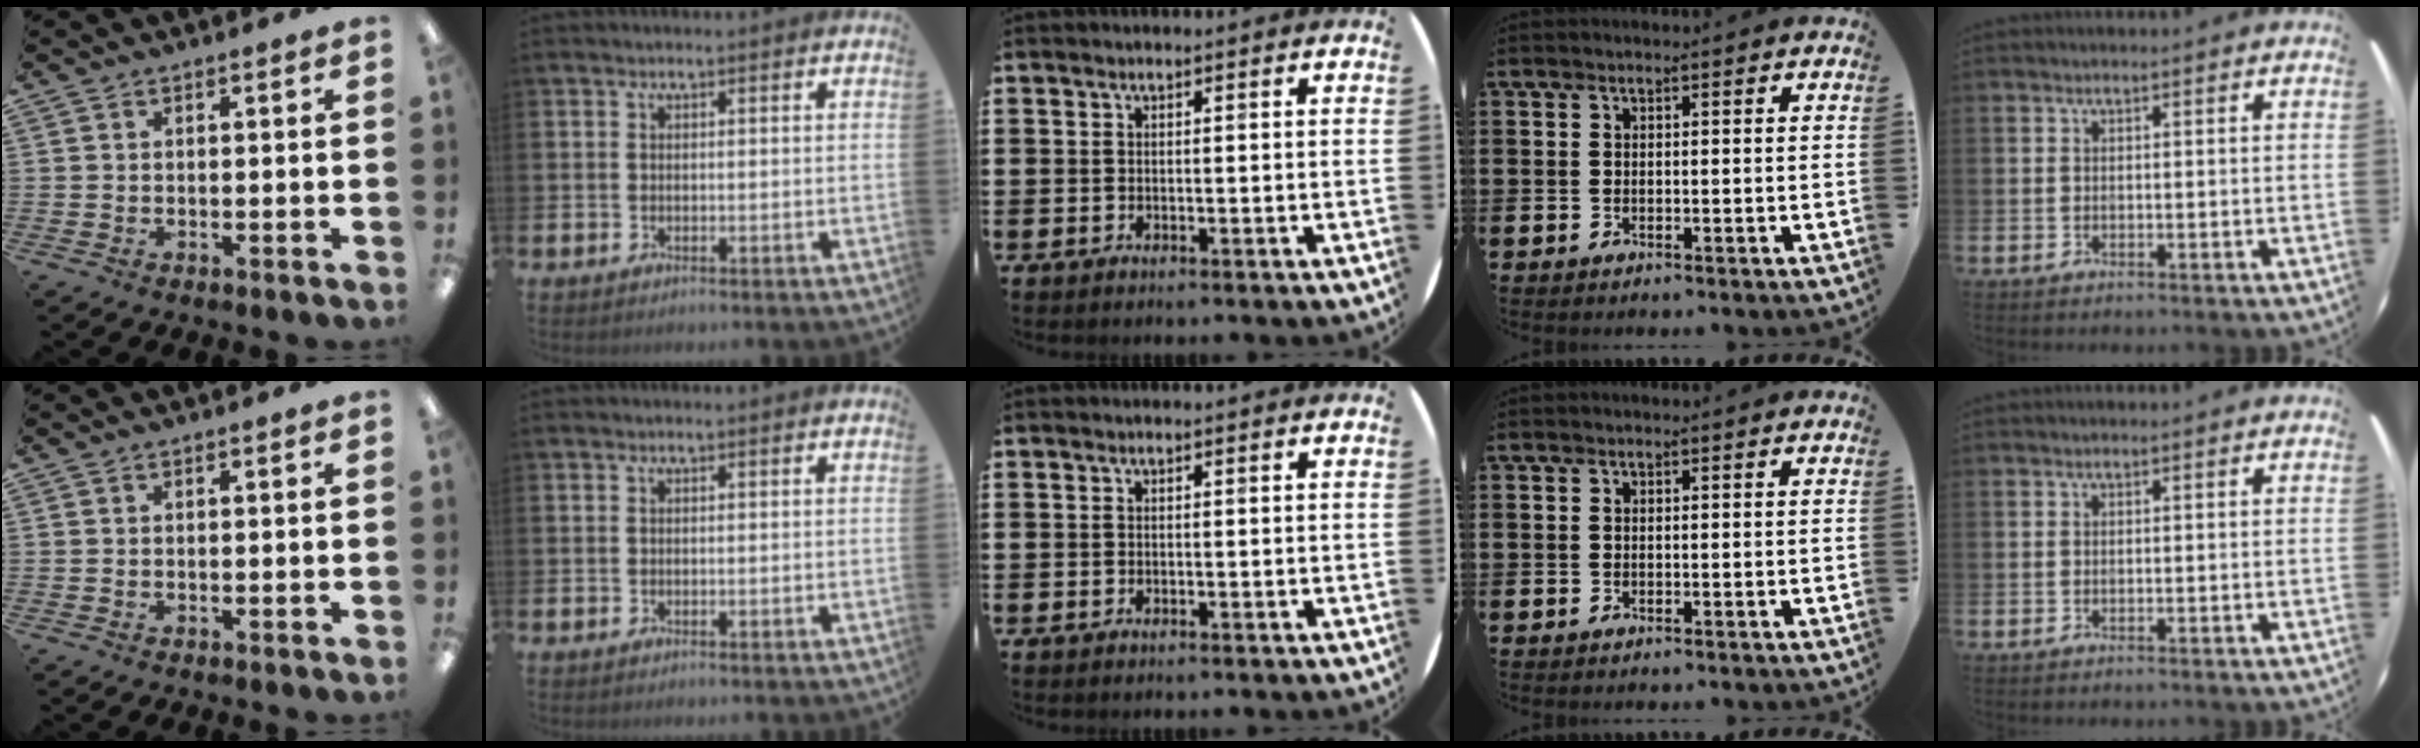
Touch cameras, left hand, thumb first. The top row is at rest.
{}